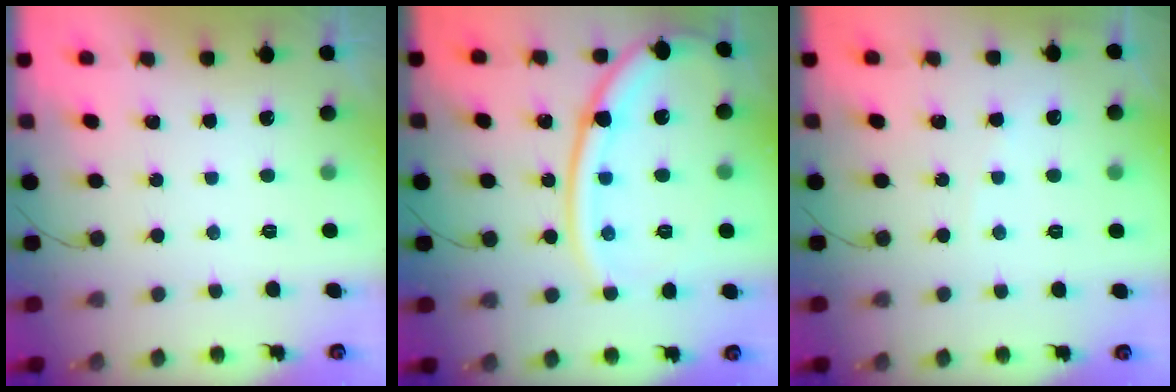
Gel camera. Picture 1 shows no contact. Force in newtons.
{"total": 16.6, "press": 16.5, "slide": 1.8}
{"total": 2.3, "press": 2.3, "slide": 0.4}